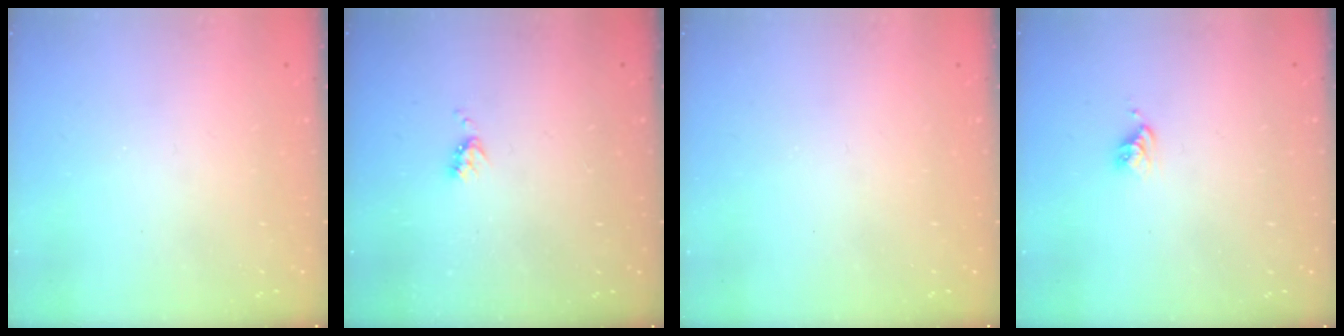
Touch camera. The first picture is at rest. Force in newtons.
{"total": 3.9, "press": 3.8, "slide": 0.6}
{"total": 0.0}
{"total": 3.7, "press": 3.7, "slide": 0.6}